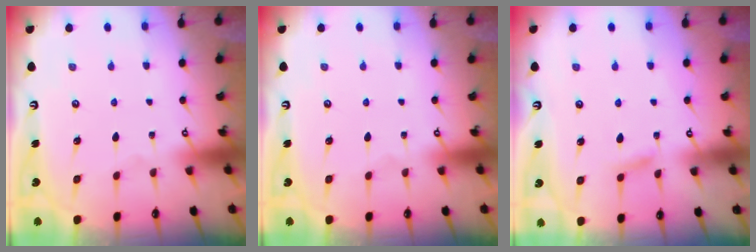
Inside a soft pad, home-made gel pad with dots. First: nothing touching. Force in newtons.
{"total": 0.0}
{"total": 4.4, "press": 4.3, "slide": 0.6}